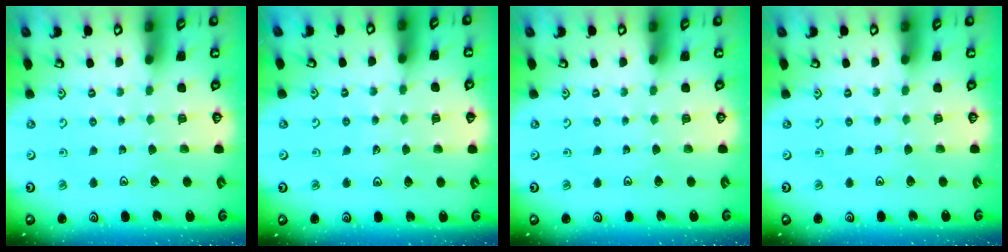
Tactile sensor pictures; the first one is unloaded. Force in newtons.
{"total": 4.3, "press": 4.3, "slide": 0.7}
{"total": 0.0}
{"total": 0.0}